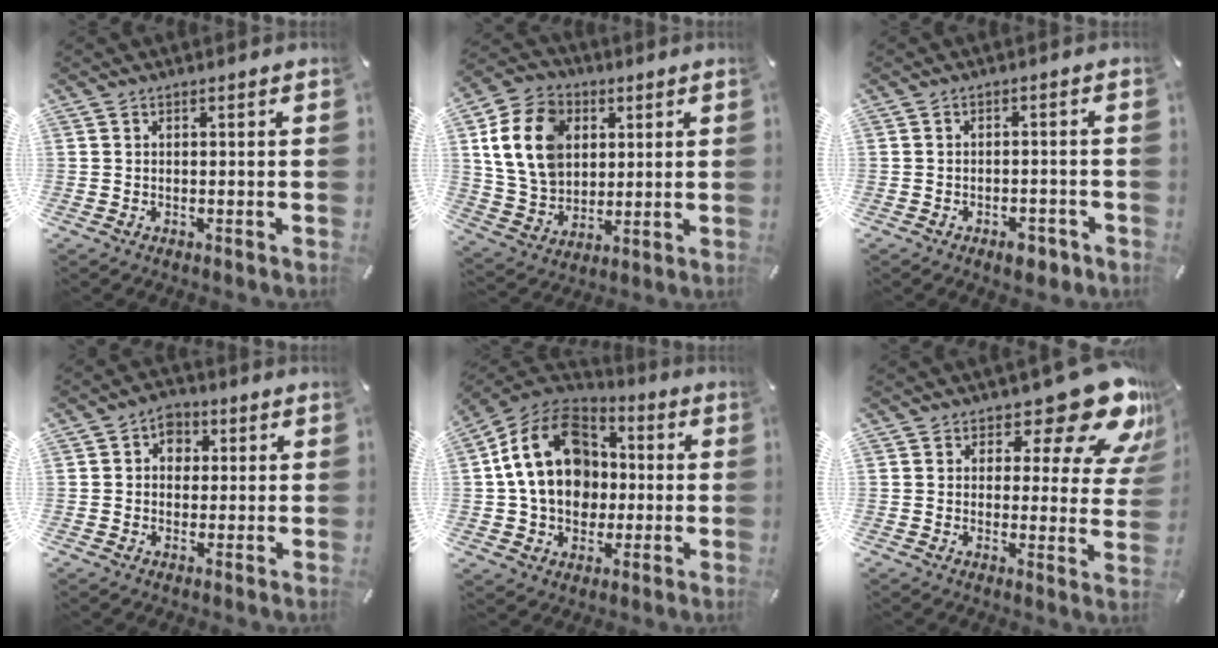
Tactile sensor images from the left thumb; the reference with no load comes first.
{"total": 15.1, "force": [3.9, 12.1, 8.1], "torque": [-0.185, 0.006, 0.074]}
{"total": 4.3, "force": [-3.0, 2.2, 2.2], "torque": [-0.031, 0.018, -0.052]}
{"total": 5.0, "force": [0.8, 4.4, 2.2], "torque": [-0.018, 0.002, 0.008]}
{"total": 18.7, "force": [1.0, 15.5, 10.5], "torque": [-0.210, 0.012, 0.020]}
{"total": 16.0, "force": [9.7, 6.9, 10.7], "torque": [-0.138, -0.071, 0.159]}